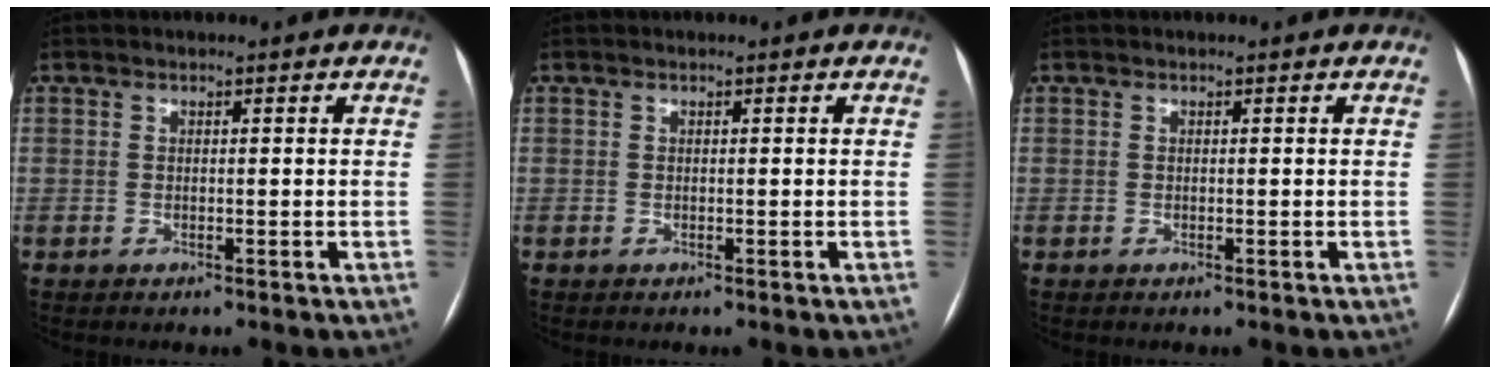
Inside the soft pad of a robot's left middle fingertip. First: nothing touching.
{"total": 0.0}
{"total": 0.0}